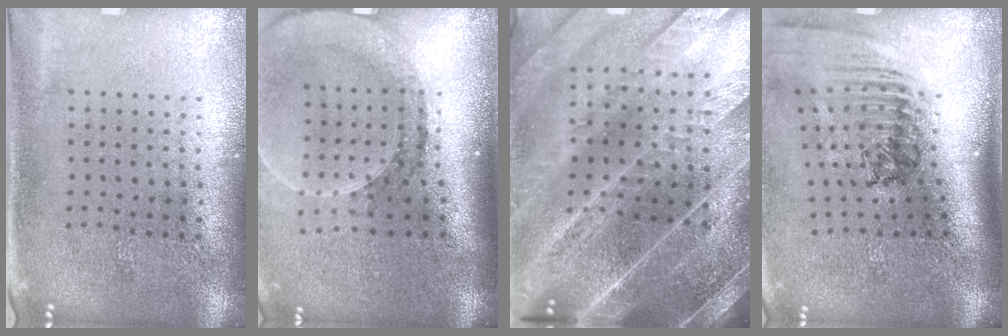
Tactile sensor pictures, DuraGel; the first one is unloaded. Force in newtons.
{"total": 2.7, "press": 2.0, "slide": 1.8}
{"total": 4.4, "press": 4.0, "slide": 2.0}
{"total": 2.5, "press": 1.8, "slide": 1.7}